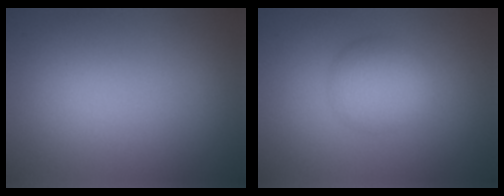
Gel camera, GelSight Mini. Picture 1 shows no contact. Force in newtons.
{"total": 3.9, "press": 3.9, "slide": 0.1}